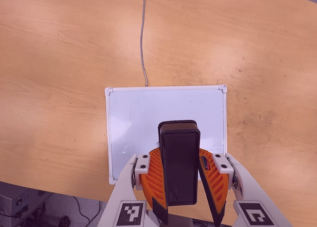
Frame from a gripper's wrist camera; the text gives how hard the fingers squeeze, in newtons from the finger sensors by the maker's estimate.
{"total": 8.2, "left": 8.5, "right": 7.9}